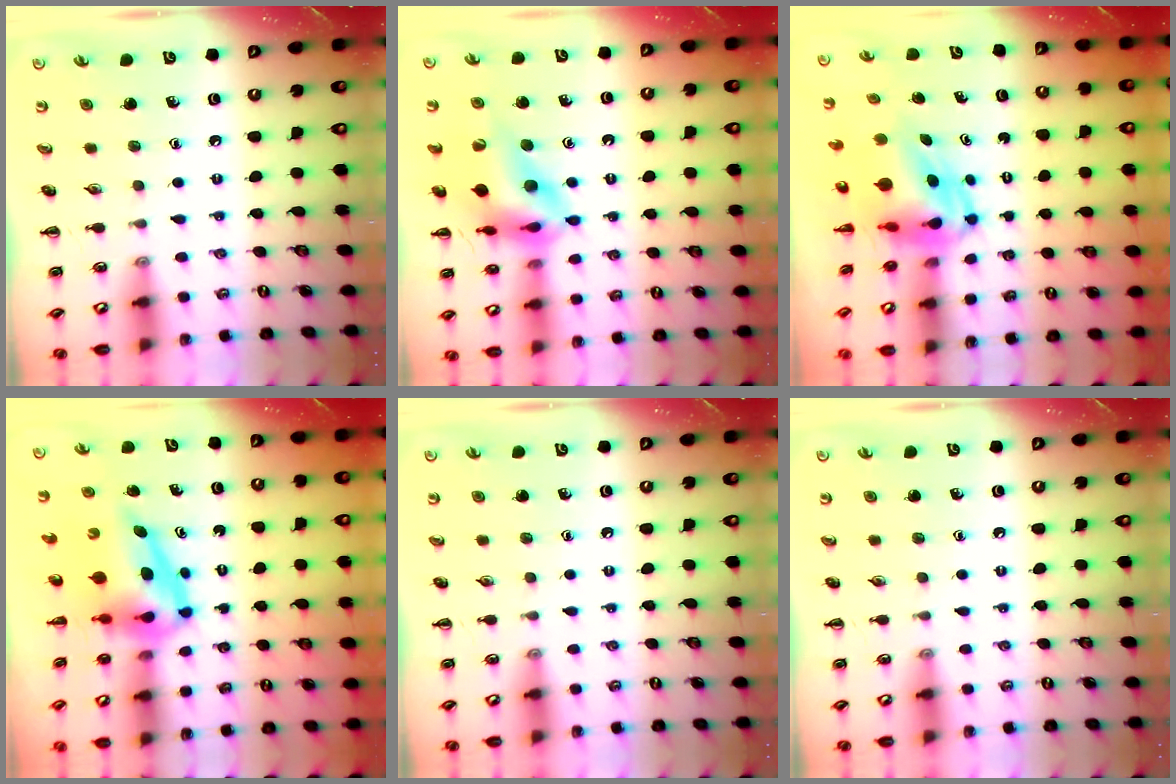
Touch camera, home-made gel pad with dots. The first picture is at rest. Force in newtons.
{"total": 13.4, "press": 12.8, "slide": 4.0}
{"total": 5.4, "press": 5.1, "slide": 1.6}
{"total": 6.8, "press": 6.5, "slide": 1.9}
{"total": 0.0}
{"total": 0.0}